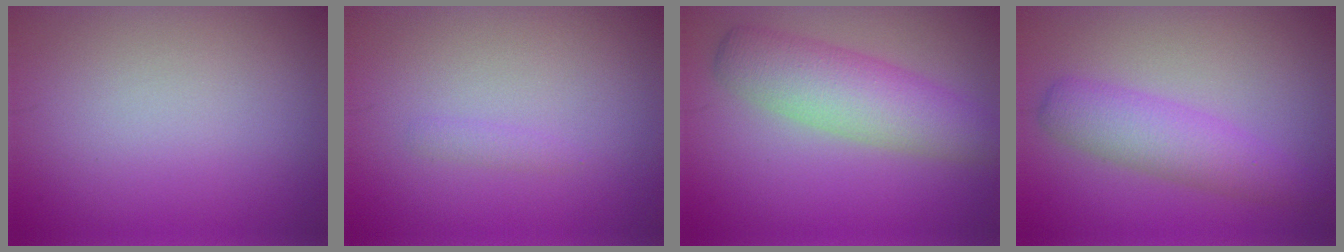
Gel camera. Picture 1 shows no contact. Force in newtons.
{"total": 0.7, "press": 0.7, "slide": 0.1}
{"total": 5.5, "press": 5.5, "slide": 0.1}
{"total": 4.0, "press": 4.0, "slide": 0.1}